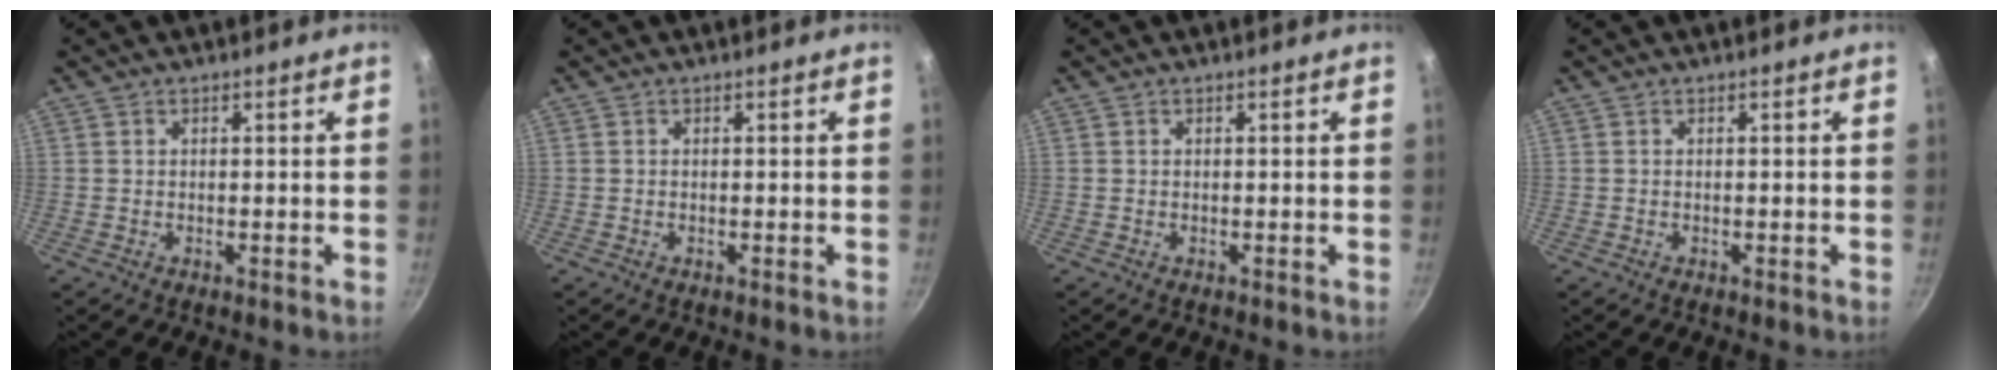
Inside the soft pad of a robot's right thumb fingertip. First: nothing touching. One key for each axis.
{"total": 0.0}
{"total": 0.0}
{"total": 0.0}